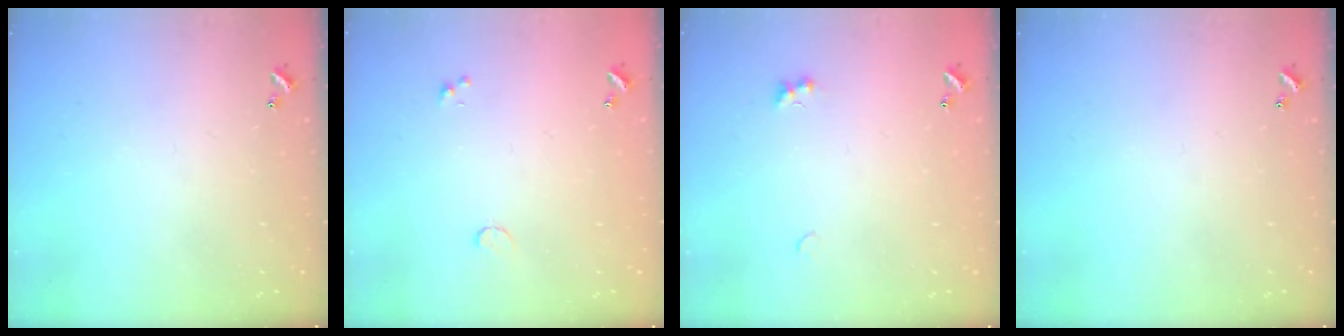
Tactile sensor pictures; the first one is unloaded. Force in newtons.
{"total": 0.5, "press": 0.4, "slide": 0.3}
{"total": 1.8, "press": 1.7, "slide": 0.4}
{"total": 0.0}